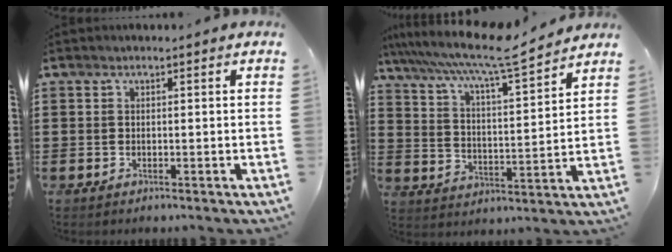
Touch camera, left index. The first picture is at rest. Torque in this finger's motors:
{"motor_torque": [2.14, 0.00, 0.57, 0.21]}